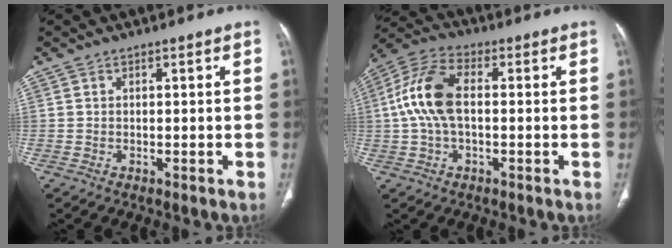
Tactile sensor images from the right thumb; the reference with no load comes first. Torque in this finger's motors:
{"motor_torque": [1.31, 2.37, 1.29, -0.20, 0.15]}